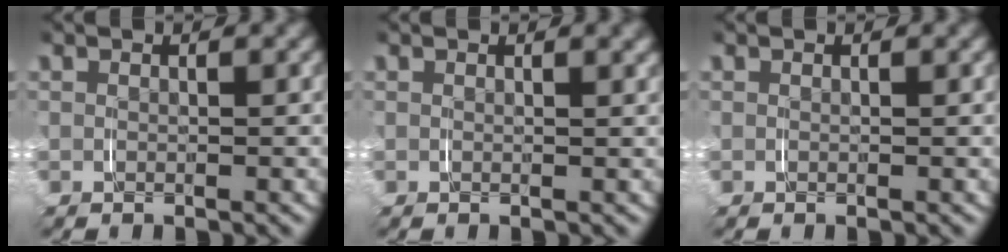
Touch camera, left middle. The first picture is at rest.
{"total": 0.6, "force": [0.5, -0.2, 0.3], "torque": [-0.001, 0.001, 0.006]}
{"total": 0.0}